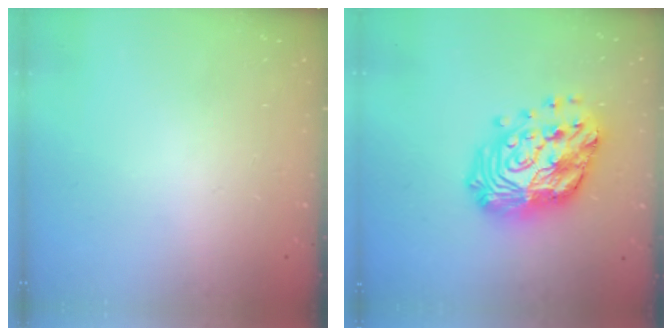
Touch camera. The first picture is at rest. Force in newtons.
{"total": 21.7, "press": 21.5, "slide": 2.2}